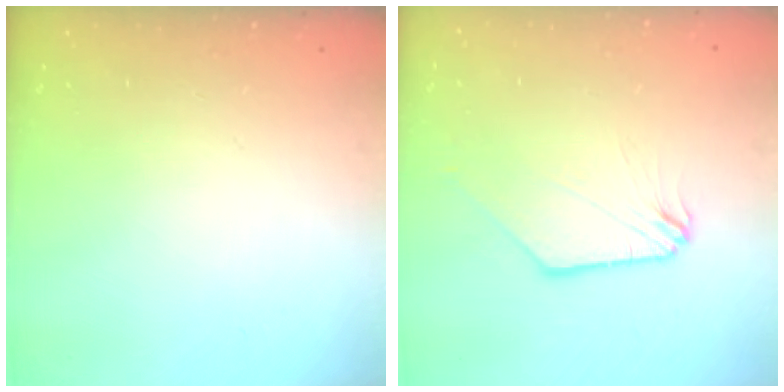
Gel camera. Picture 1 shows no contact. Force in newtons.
{"total": 1.0, "press": 1.0, "slide": 0.3}